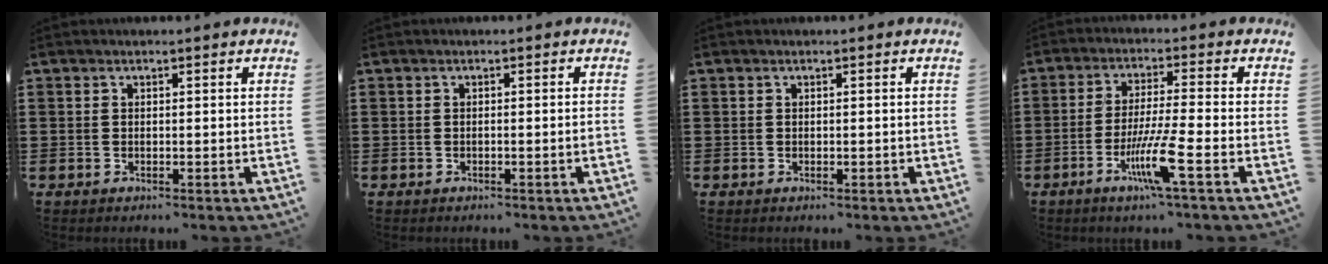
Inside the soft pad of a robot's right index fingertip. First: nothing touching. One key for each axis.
{"total": 0.7, "fx": -0.5, "fy": -0.1, "fz": 0.6, "tx": -0.010, "ty": -0.003, "tz": -0.008}
{"total": 0.0}
{"total": 8.0, "fx": -3.7, "fy": 0.0, "fz": 7.1, "tx": -0.142, "ty": -0.016, "tz": -0.072}